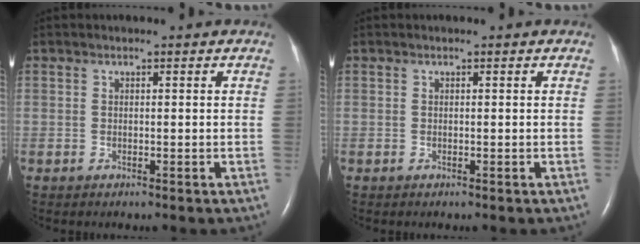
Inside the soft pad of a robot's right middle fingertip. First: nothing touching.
{"total": 0.0}